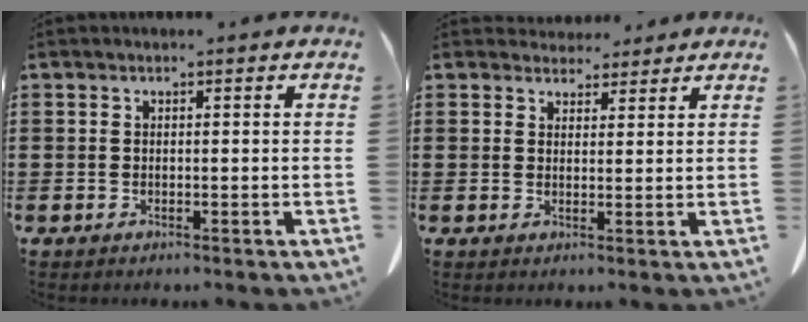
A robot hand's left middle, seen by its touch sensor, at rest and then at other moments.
{"total": 3.2, "force": [2.9, 1.3, 0.2], "torque": [-0.005, -0.004, 0.054]}